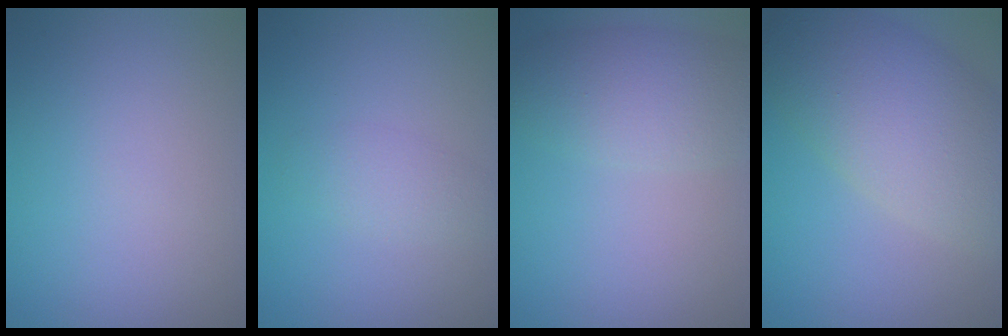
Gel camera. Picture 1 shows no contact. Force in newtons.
{"total": 1.8, "press": 1.8, "slide": 0.1}
{"total": 4.5, "press": 4.5, "slide": 0.2}
{"total": 8.7, "press": 8.7, "slide": 0.4}